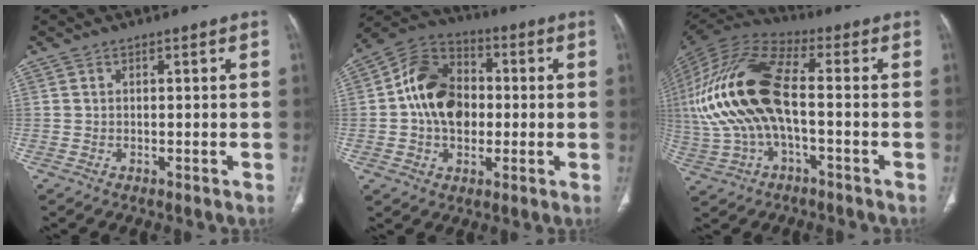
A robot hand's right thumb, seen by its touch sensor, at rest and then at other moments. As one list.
[{"total": 14.6, "force": [0.1, 10.8, 9.9], "torque": [-0.144, 0.027, -0.007]}, {"total": 20.8, "force": [-0.9, 9.6, 18.4], "torque": [-0.402, 0.032, -0.017]}]